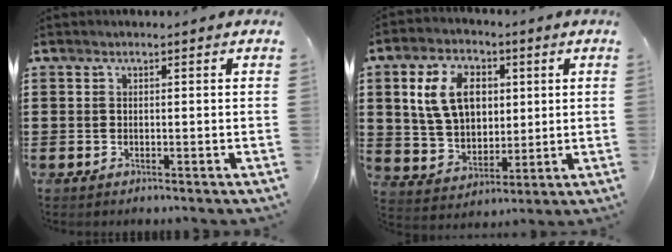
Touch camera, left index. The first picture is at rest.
{"total": 9.8, "force": [3.1, 6.9, 6.2], "torque": [-0.149, 0.017, 0.054]}